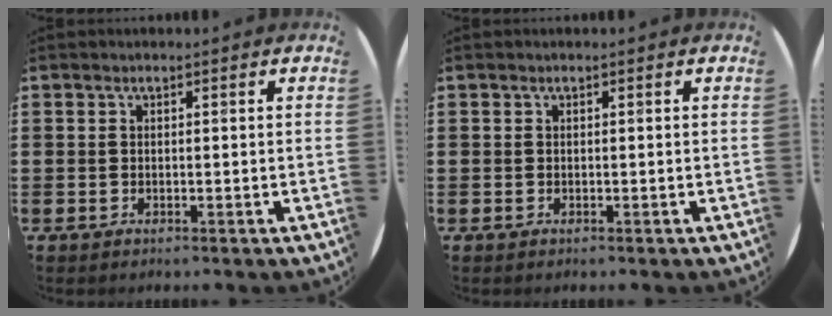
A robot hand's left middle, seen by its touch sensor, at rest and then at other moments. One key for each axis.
{"total": 0.0}